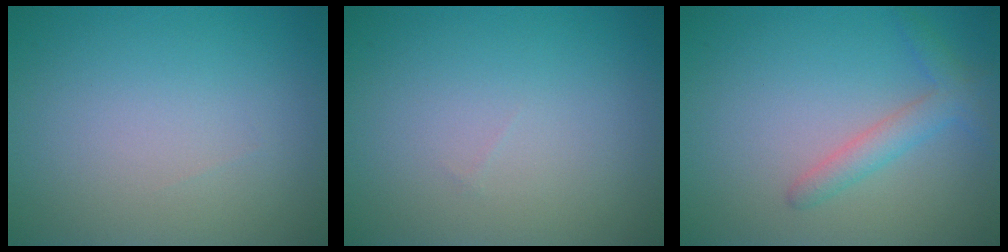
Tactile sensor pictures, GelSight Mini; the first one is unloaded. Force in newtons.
{"total": 0.0}
{"total": 2.3, "press": 2.3, "slide": 0.1}